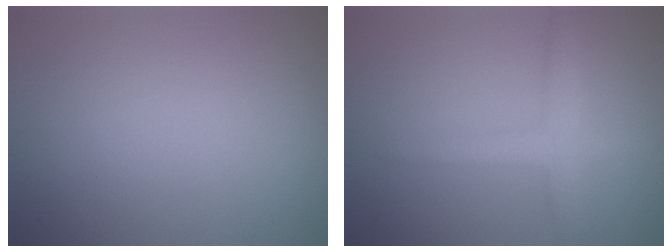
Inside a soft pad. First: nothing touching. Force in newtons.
{"total": 2.7, "press": 2.7, "slide": 0.2}